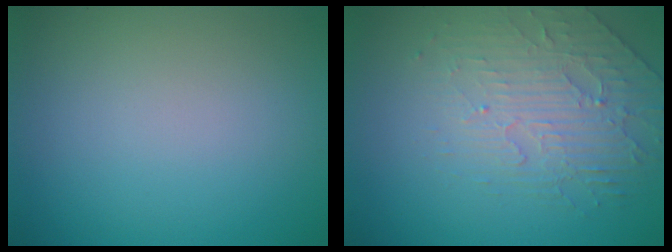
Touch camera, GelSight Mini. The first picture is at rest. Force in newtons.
{"total": 2.8, "press": 2.3, "slide": 1.6}